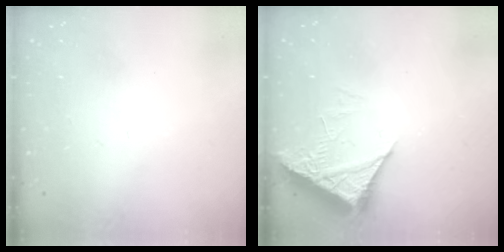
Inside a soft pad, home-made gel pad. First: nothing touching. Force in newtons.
{"total": 6.6, "press": 6.6, "slide": 0.8}